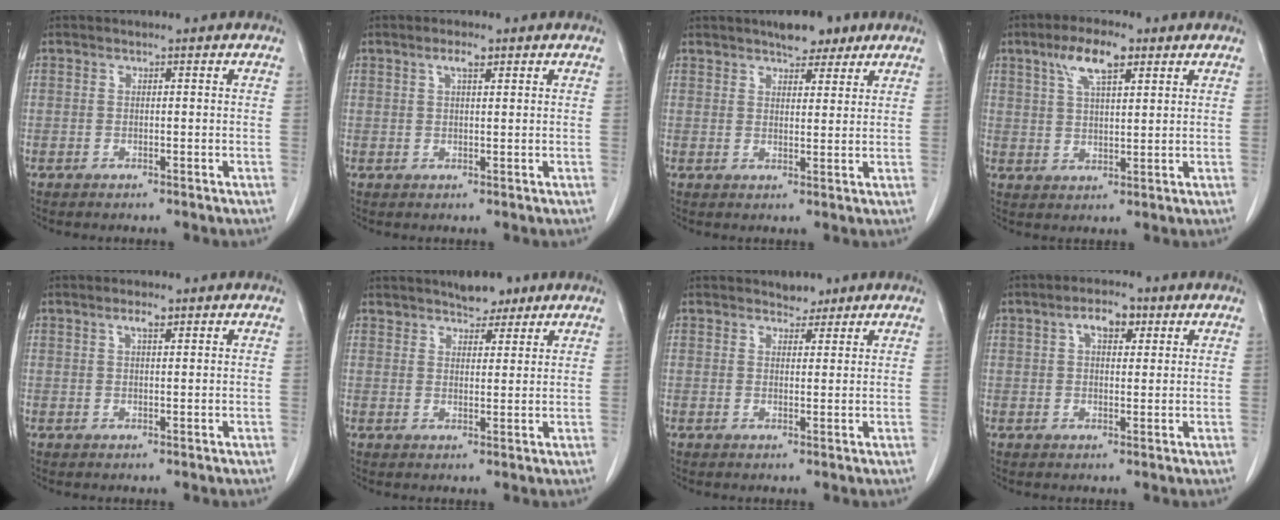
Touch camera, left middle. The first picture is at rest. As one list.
[{"total": 2.1, "force": [1.2, 0.4, 1.7], "torque": [-0.034, 0.004, 0.023]}, {"total": 5.3, "force": [4.0, 2.0, 2.8], "torque": [-0.041, 0.006, 0.062]}, {"total": 7.1, "force": [4.0, 2.1, 5.5], "torque": [-0.110, 0.012, 0.073]}, {"total": 1.8, "force": [1.1, 0.3, 1.4], "torque": [-0.028, 0.002, 0.020]}, {"total": 4.1, "force": [3.4, 1.6, 1.6], "torque": [-0.025, 0.002, 0.054]}, {"total": 2.1, "force": [1.8, 1.0, 0.3], "torque": [-0.004, -0.004, 0.027]}, {"total": 4.3, "force": [2.0, 2.0, 3.3], "torque": [-0.058, 0.012, 0.032]}]